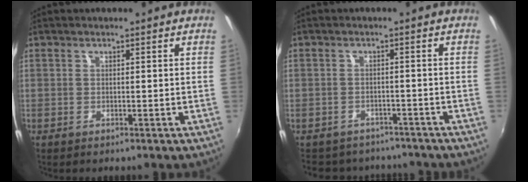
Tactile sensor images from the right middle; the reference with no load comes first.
{"total": 7.7, "force": [-6.3, 4.2, 1.3], "torque": [-0.034, 0.015, -0.088]}